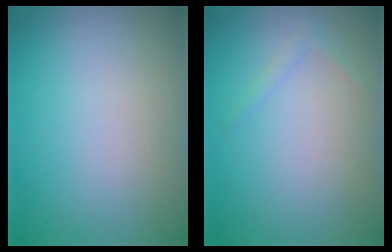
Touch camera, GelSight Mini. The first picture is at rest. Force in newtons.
{"total": 0.6, "press": 0.6, "slide": 0.1}